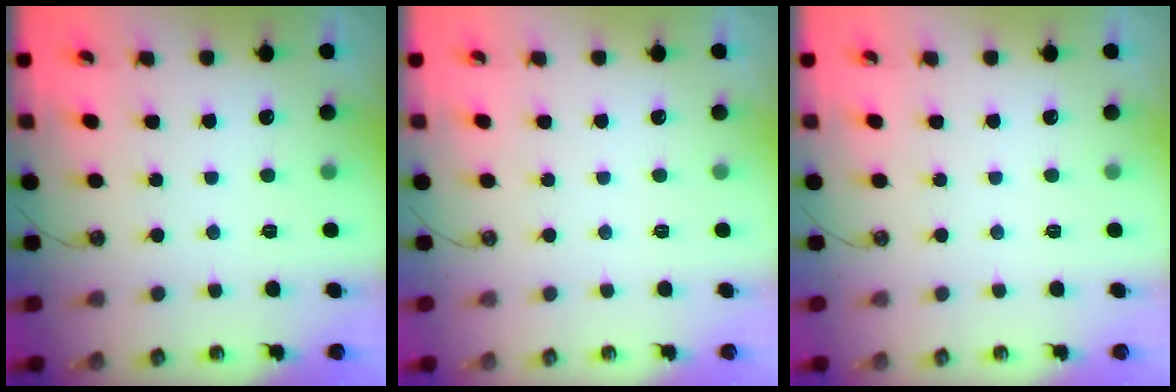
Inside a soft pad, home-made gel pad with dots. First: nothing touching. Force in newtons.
{"total": 0.0}
{"total": 0.0}